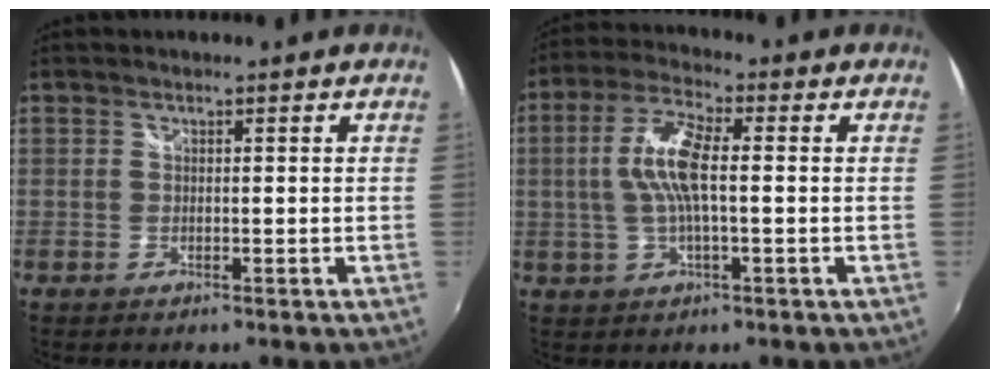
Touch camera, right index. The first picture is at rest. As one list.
[{"total": 9.3, "force": [0.3, 2.6, 8.9], "torque": [-0.180, 0.008, 0.006]}]